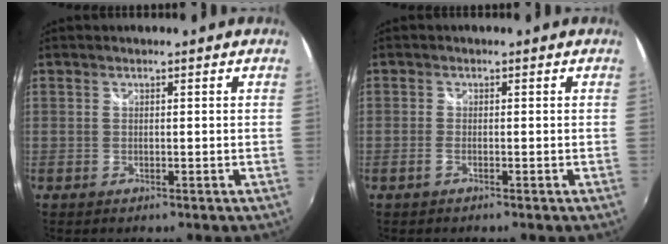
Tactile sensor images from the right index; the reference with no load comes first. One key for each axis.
{"total": 0.9, "fx": -0.6, "fy": 0.2, "fz": 0.6, "tx": -0.016, "ty": -0.001, "tz": -0.014}